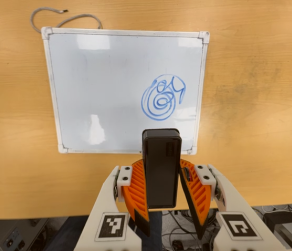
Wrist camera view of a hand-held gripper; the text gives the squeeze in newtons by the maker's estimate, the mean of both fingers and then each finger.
{"total": 4.4, "left": 4.2, "right": 4.5}